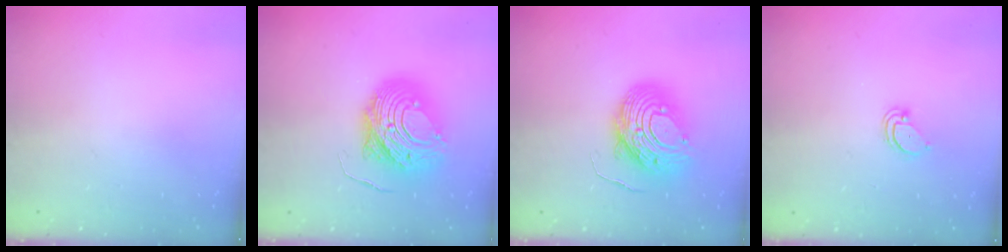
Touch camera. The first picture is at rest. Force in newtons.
{"total": 12.6, "press": 12.6, "slide": 1.3}
{"total": 12.8, "press": 12.7, "slide": 1.3}
{"total": 2.6, "press": 2.6, "slide": 0.2}